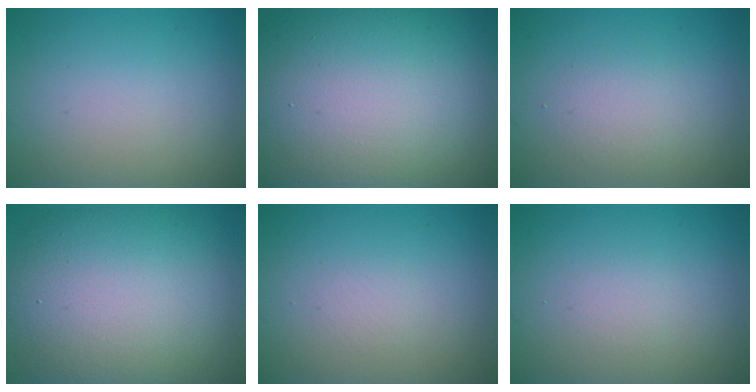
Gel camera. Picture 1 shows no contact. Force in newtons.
{"total": 20.5, "press": 20.5, "slide": 1.3}
{"total": 2.0, "press": 2.0, "slide": 0.1}
{"total": 13.0, "press": 13.0, "slide": 0.6}
{"total": 0.7, "press": 0.7, "slide": 0.0}
{"total": 2.6, "press": 2.6, "slide": 0.3}